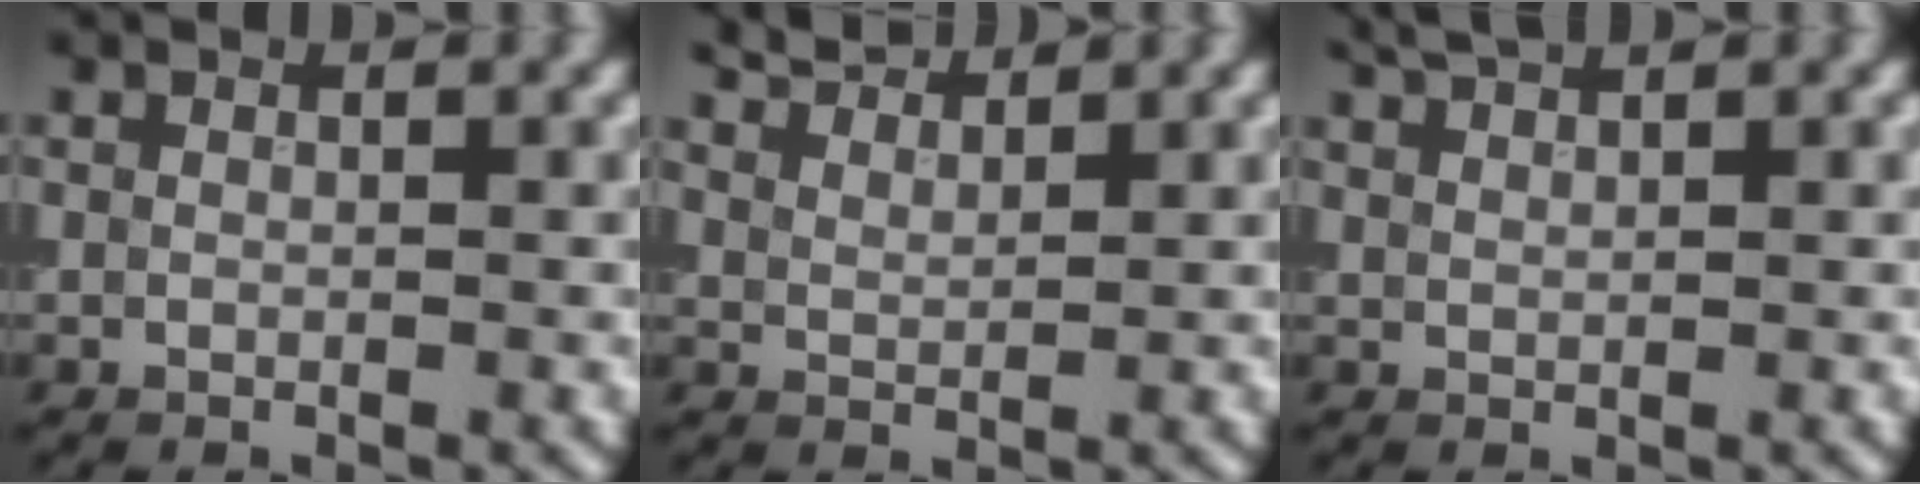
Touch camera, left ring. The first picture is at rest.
{"total": 3.4, "force": [3.2, 0.7, 0.8], "torque": [-0.021, 0.010, 0.057]}
{"total": 1.9, "force": [1.7, 0.2, 0.7], "torque": [-0.010, 0.005, 0.034]}